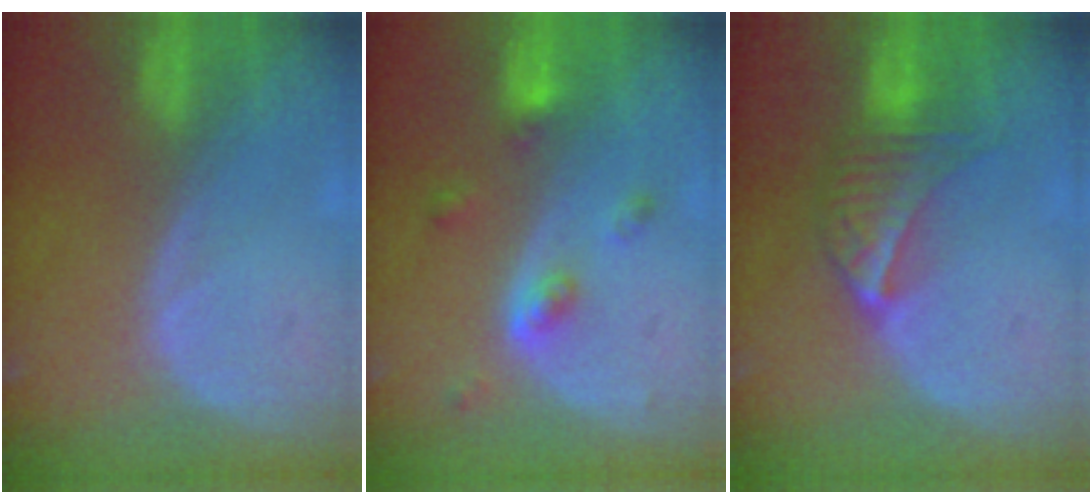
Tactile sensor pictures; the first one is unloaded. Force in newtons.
{"total": 4.3, "press": 3.9, "slide": 1.8}
{"total": 7.1, "press": 6.4, "slide": 3.1}